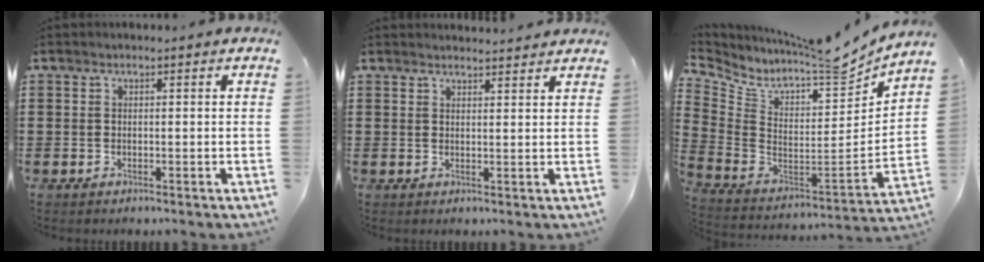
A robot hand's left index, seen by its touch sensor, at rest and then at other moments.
{"total": 1.9, "force": [1.9, 0.0, 0.1], "torque": [-0.008, -0.003, 0.036]}
{"total": 6.6, "force": [5.8, 1.7, 2.8], "torque": [-0.069, -0.068, 0.087]}